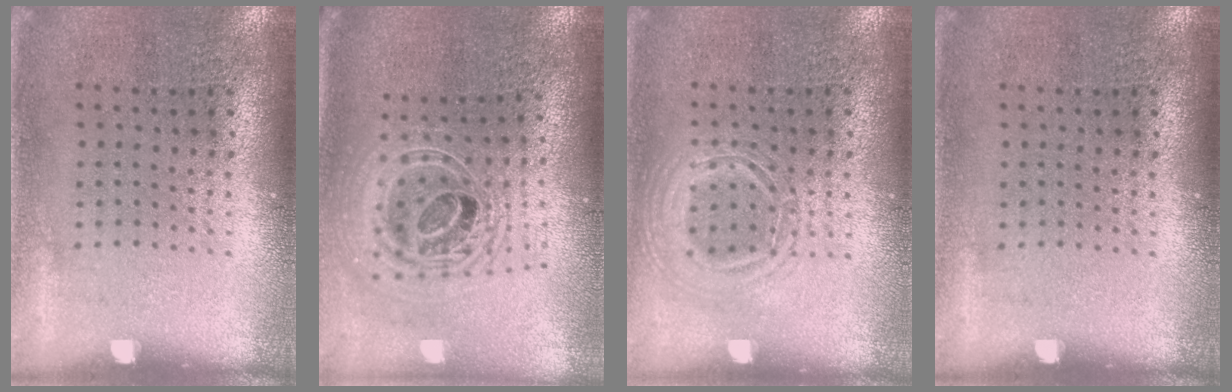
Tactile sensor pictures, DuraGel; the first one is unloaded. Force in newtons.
{"total": 2.4, "press": 1.8, "slide": 1.6}
{"total": 1.2, "press": 1.2, "slide": 0.1}
{"total": 0.0}